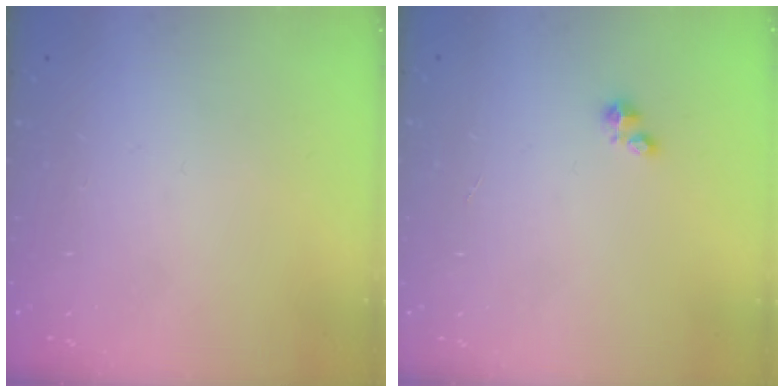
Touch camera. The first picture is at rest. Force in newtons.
{"total": 1.9, "press": 1.8, "slide": 0.2}